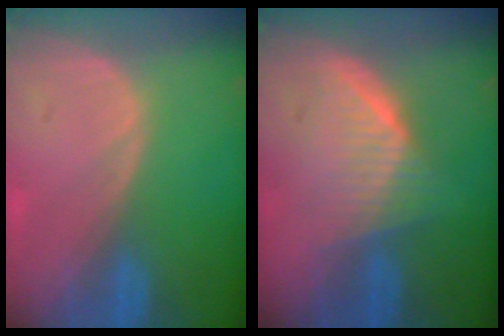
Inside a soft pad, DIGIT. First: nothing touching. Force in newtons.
{"total": 5.9, "press": 5.9, "slide": 0.4}